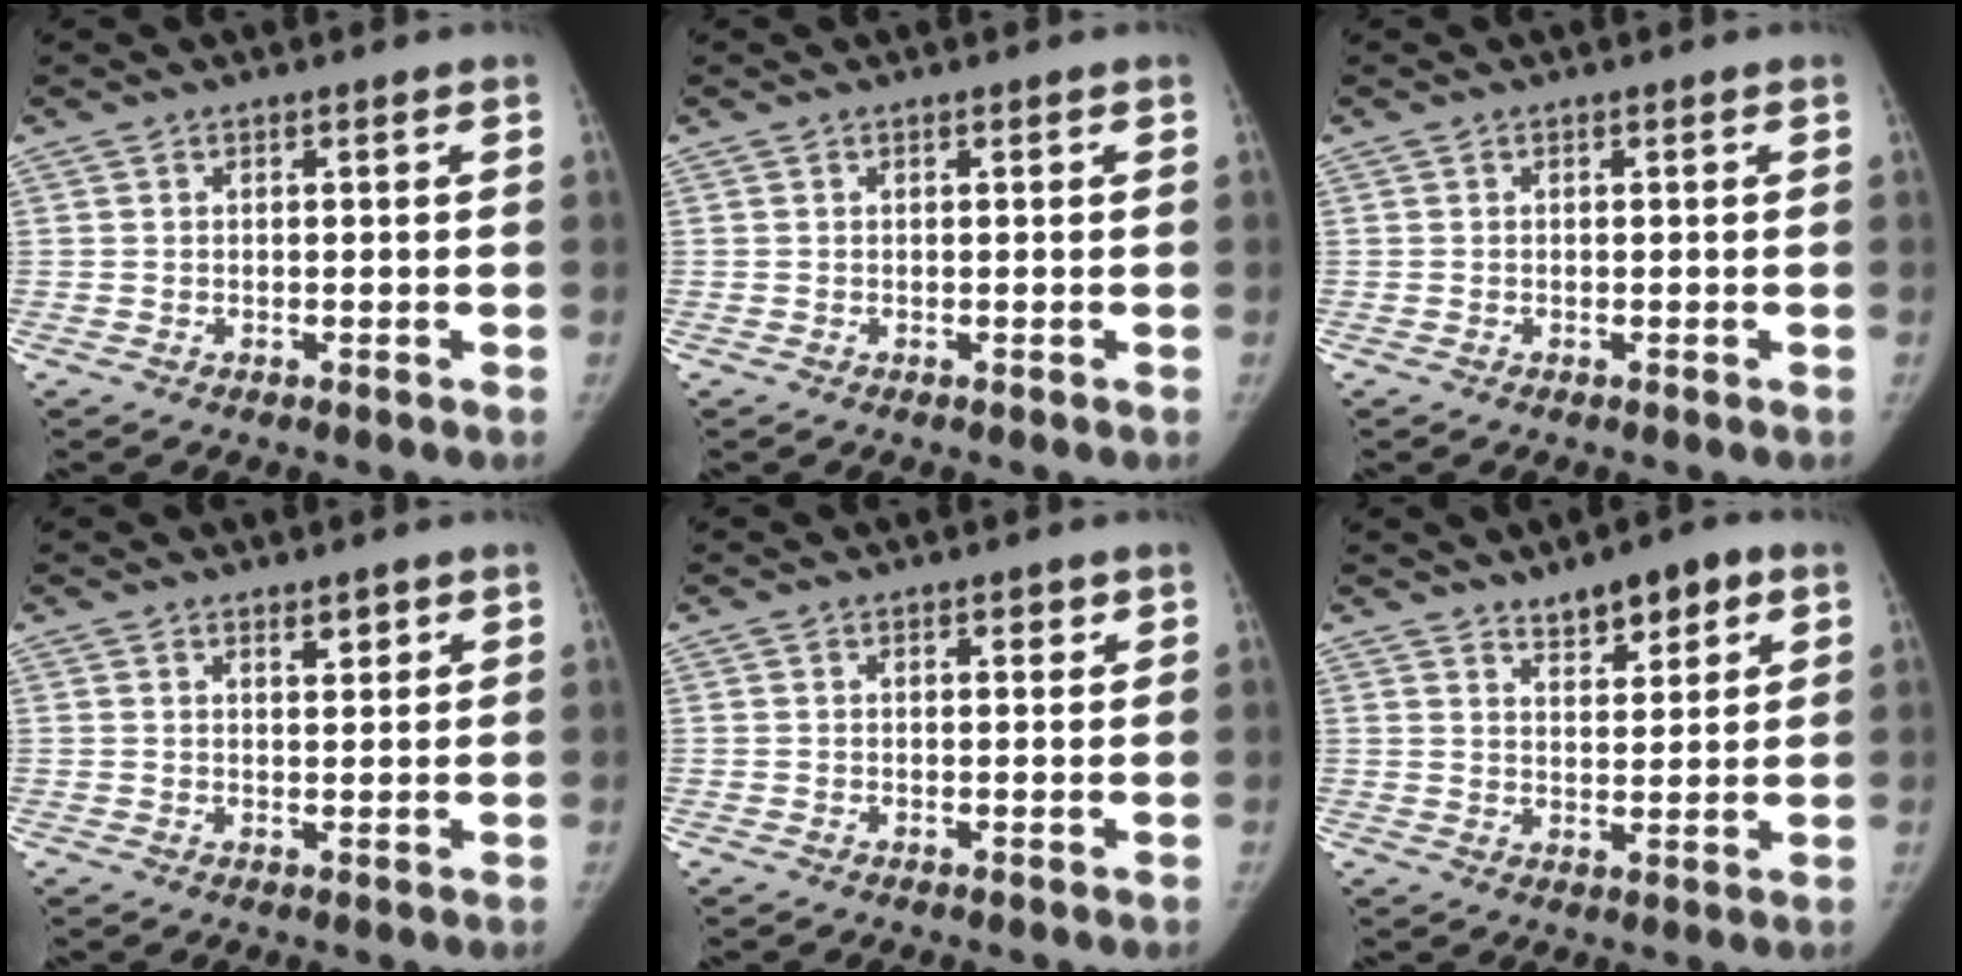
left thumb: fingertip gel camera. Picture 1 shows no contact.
{"total": 0.0}
{"total": 0.0}
{"total": 2.4, "force": [1.7, 1.0, 1.4], "torque": [-0.012, -0.012, 0.027]}
{"total": 1.5, "force": [1.0, 0.7, 0.9], "torque": [-0.004, -0.004, 0.012]}
{"total": 7.6, "force": [5.0, 3.1, 4.9], "torque": [-0.048, -0.025, 0.074]}